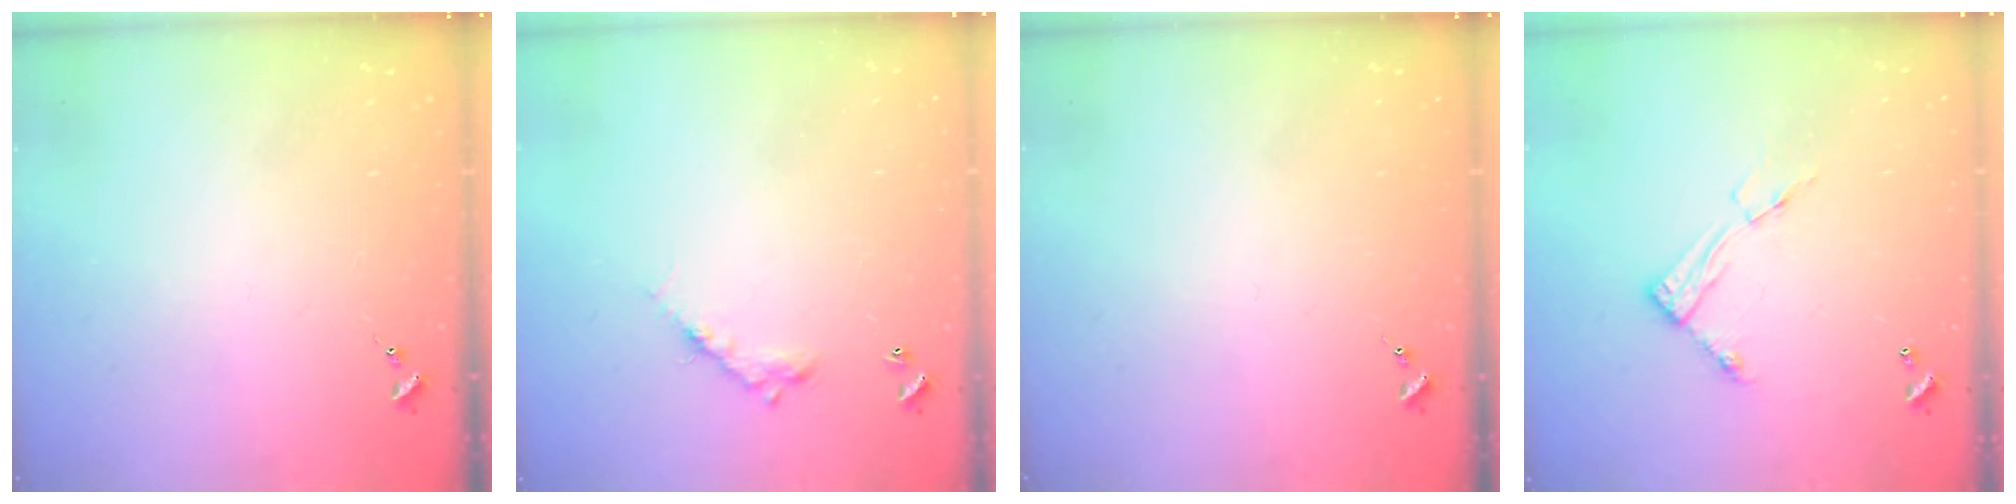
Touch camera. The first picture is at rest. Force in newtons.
{"total": 7.7, "press": 7.7, "slide": 0.6}
{"total": 0.0}
{"total": 8.7, "press": 8.7, "slide": 0.4}